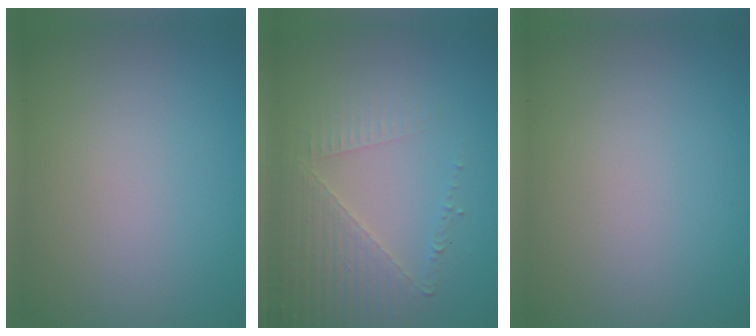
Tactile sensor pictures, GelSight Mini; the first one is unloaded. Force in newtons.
{"total": 3.5, "press": 3.3, "slide": 1.2}
{"total": 0.0}